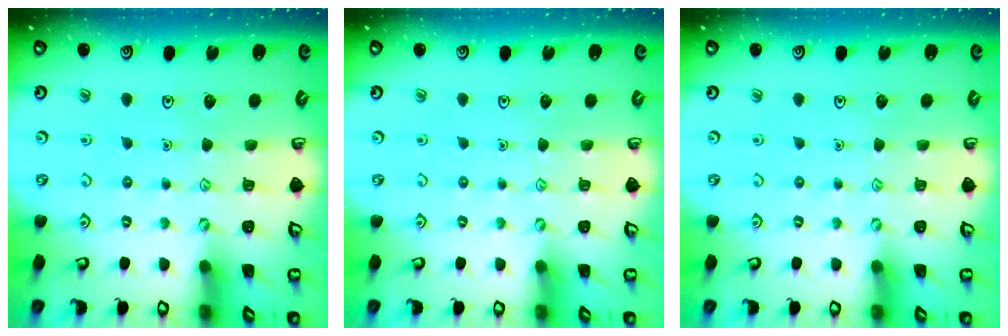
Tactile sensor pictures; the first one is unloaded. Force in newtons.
{"total": 0.0}
{"total": 0.0}